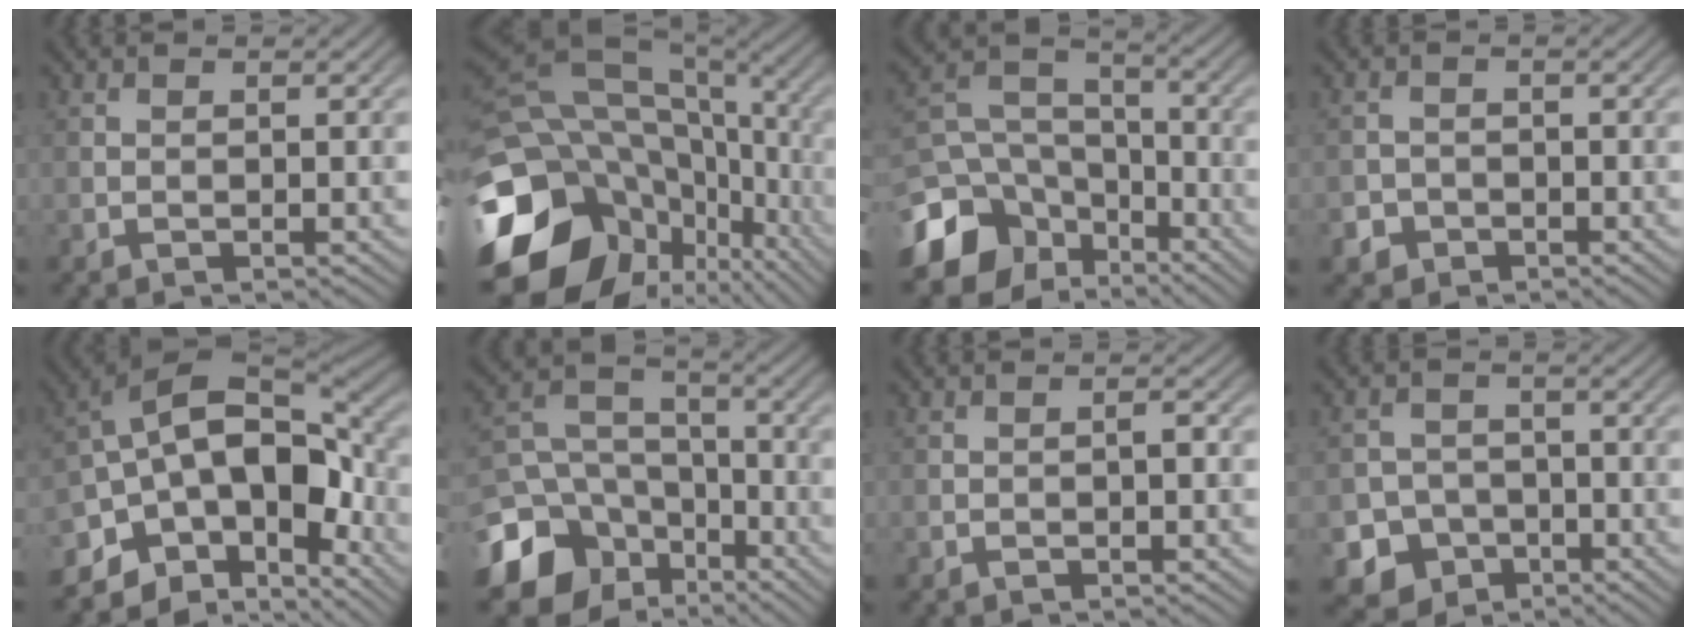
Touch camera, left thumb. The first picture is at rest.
{"total": 18.8, "force": [-5.0, 14.7, 10.5], "torque": [-0.255, -0.022, -0.075]}
{"total": 12.4, "force": [-7.0, 8.5, 5.7], "torque": [-0.158, -0.026, -0.126]}
{"total": 2.4, "force": [-1.5, 1.8, 0.5], "torque": [-0.006, -0.001, -0.031]}
{"total": 14.6, "force": [-3.7, 8.8, 11.0], "torque": [-0.213, -0.008, -0.065]}
{"total": 13.4, "force": [-7.1, 9.9, 5.7], "torque": [-0.172, -0.029, -0.114]}
{"total": 1.0, "force": [-0.4, 0.2, 0.9], "torque": [-0.015, 0.004, -0.007]}
{"total": 6.6, "force": [-3.3, 5.6, 1.5], "torque": [-0.019, -0.012, -0.078]}